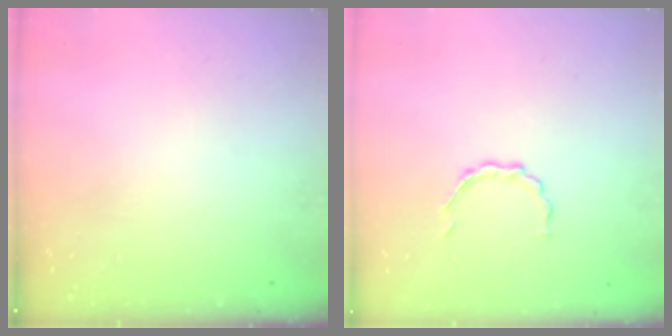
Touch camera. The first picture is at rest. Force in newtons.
{"total": 3.3, "press": 3.1, "slide": 1.0}